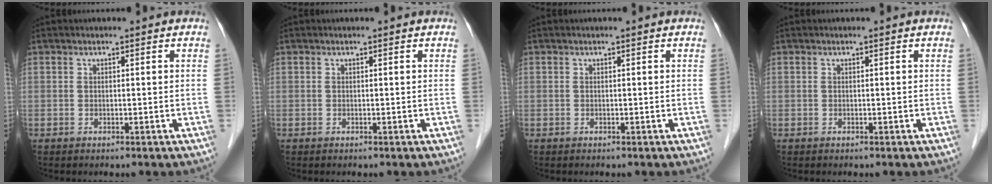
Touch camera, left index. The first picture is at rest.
{"total": 0.0}
{"total": 0.0}
{"total": 0.0}